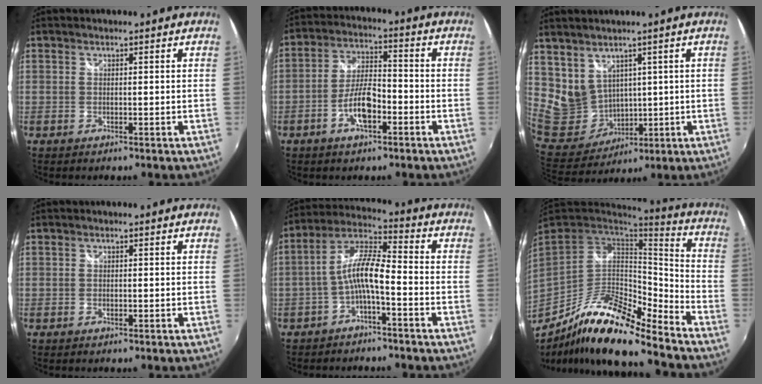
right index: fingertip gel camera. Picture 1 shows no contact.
{"total": 8.1, "force": [-3.7, 2.8, 6.6], "torque": [-0.134, 0.009, -0.063]}
{"total": 10.1, "force": [5.0, 8.0, 3.7], "torque": [-0.085, 0.002, 0.131]}
{"total": 0.6, "force": [-0.2, 0.4, 0.4], "torque": [-0.007, 0.000, -0.004]}
{"total": 8.2, "force": [-3.1, 1.9, 7.4], "torque": [-0.168, 0.018, -0.059]}
{"total": 17.3, "force": [-12.9, 3.1, 11.1], "torque": [-0.205, -0.015, -0.247]}